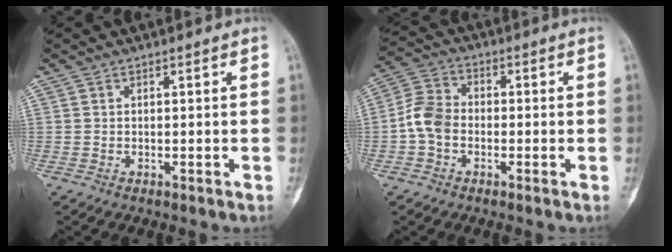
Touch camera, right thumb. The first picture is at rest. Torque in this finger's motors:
{"motor_torque": [0.01, 0.01, -0.01, -0.04, 0.05]}